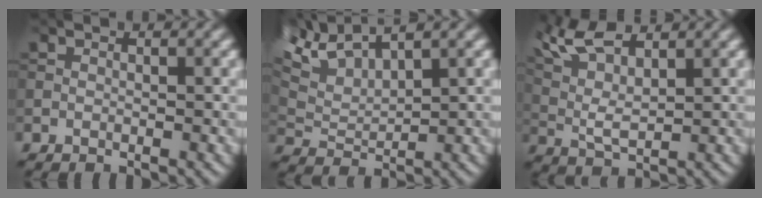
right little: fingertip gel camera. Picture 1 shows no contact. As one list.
[{"total": 5.6, "force": [4.3, 1.3, 3.3], "torque": [-0.091, 0.022, 0.099]}, {"total": 5.4, "force": [3.8, 1.1, 3.7], "torque": [-0.098, 0.016, 0.095]}]